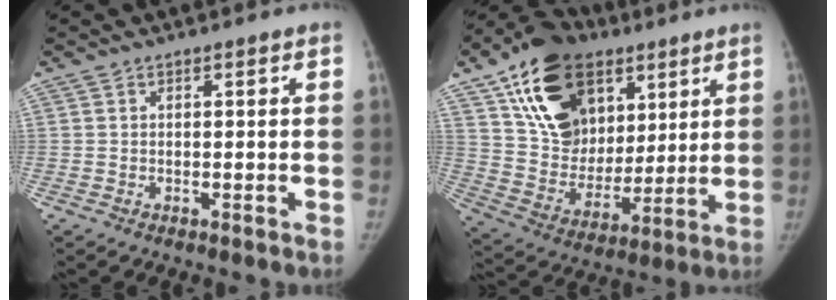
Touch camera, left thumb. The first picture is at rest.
{"total": 23.5, "force": [11.1, 16.3, 12.7], "torque": [-0.185, -0.025, 0.195]}